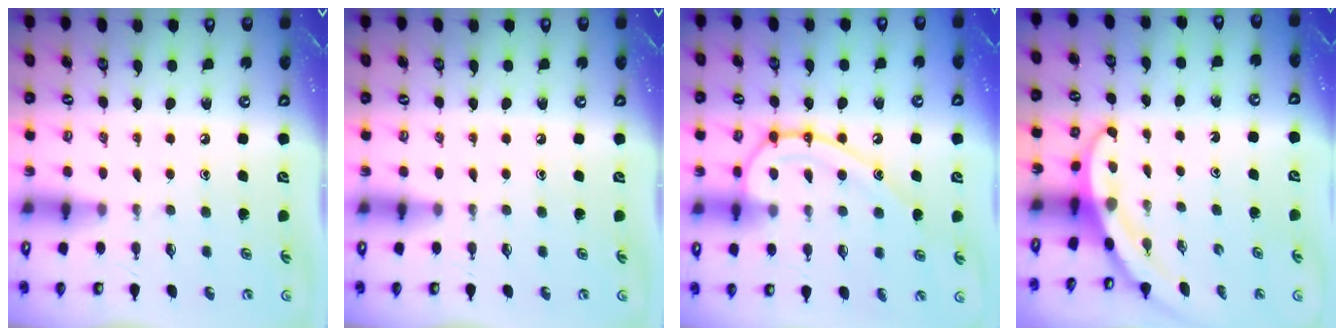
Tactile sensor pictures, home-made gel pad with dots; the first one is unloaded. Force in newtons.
{"total": 0.0}
{"total": 14.1, "press": 14.0, "slide": 1.6}
{"total": 3.2, "press": 3.2, "slide": 0.1}